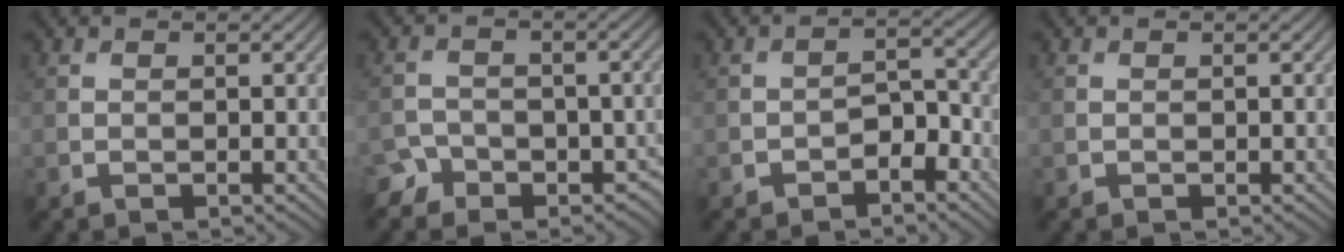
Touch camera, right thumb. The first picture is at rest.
{"total": 6.5, "force": [-4.6, 4.3, 1.7], "torque": [-0.015, -0.009, -0.066]}
{"total": 3.1, "force": [-2.0, 1.5, 1.9], "torque": [-0.026, 0.012, -0.036]}
{"total": 0.0}